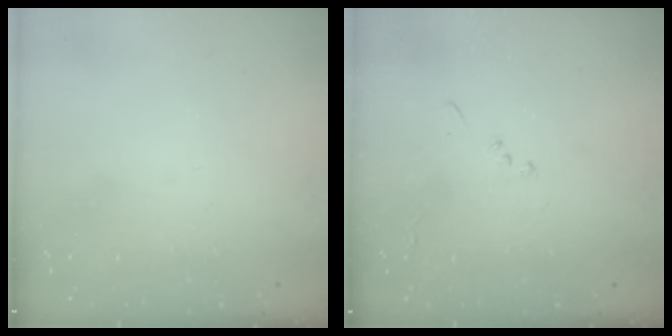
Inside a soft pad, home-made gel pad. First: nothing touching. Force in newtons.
{"total": 7.9, "press": 7.8, "slide": 1.0}